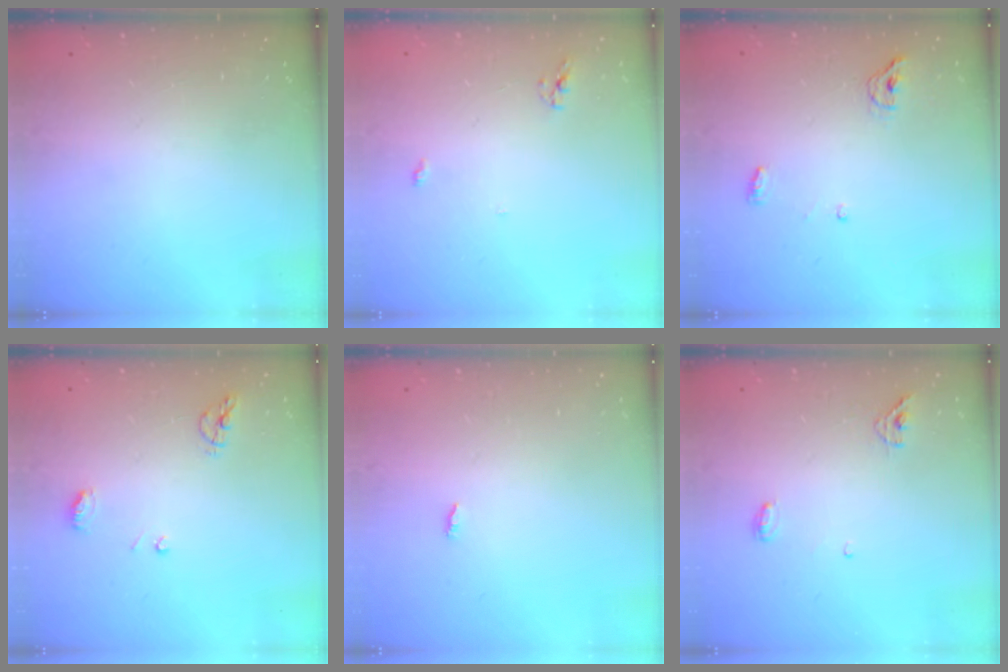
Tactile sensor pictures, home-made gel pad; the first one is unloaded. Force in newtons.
{"total": 3.3, "press": 3.3, "slide": 0.2}
{"total": 4.4, "press": 4.3, "slide": 1.1}
{"total": 6.3, "press": 6.3, "slide": 0.7}
{"total": 1.8, "press": 1.8, "slide": 0.2}
{"total": 5.1, "press": 5.0, "slide": 1.1}